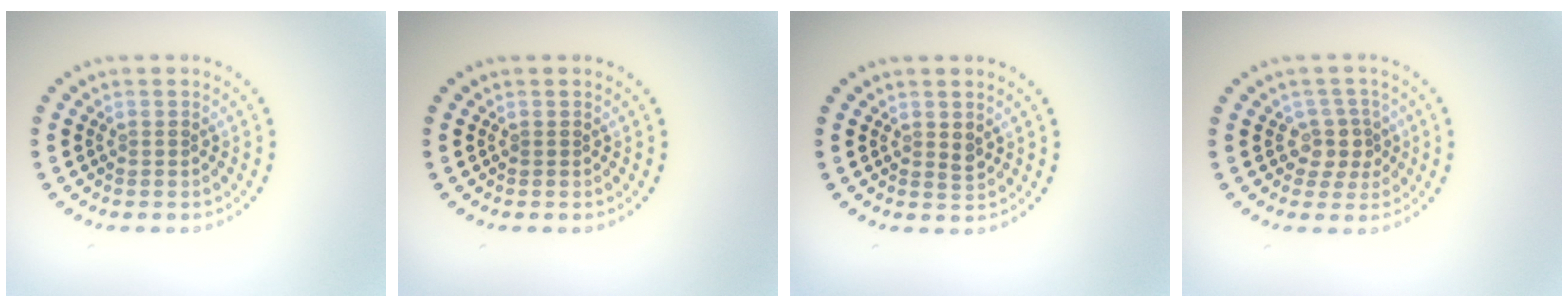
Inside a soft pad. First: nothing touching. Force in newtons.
{"total": 0.0}
{"total": 1.0, "press": 1.0, "slide": 0.3}
{"total": 2.5, "press": 2.0, "slide": 1.4}